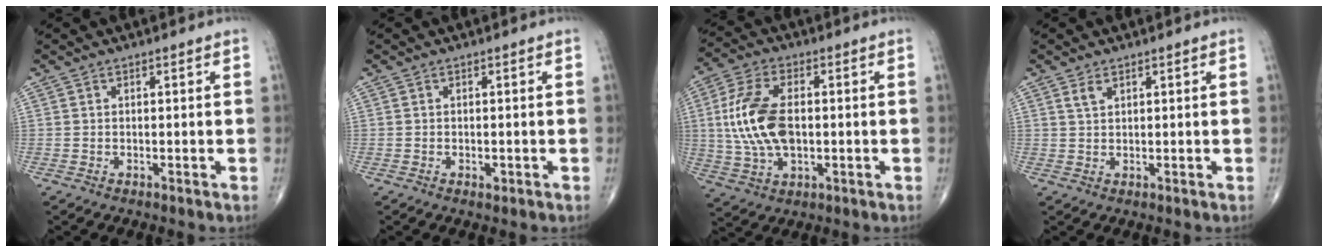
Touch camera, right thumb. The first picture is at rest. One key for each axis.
{"total": 1.0, "fx": -0.4, "fy": 0.5, "fz": 0.7, "tx": -0.011, "ty": -0.002, "tz": -0.005}
{"total": 13.8, "fx": 0.5, "fy": 7.7, "fz": 11.5, "tx": -0.236, "ty": 0.007, "tz": 0.011}
{"total": 1.8, "fx": 1.1, "fy": 0.8, "fz": 1.1, "tx": -0.021, "ty": -0.001, "tz": 0.025}